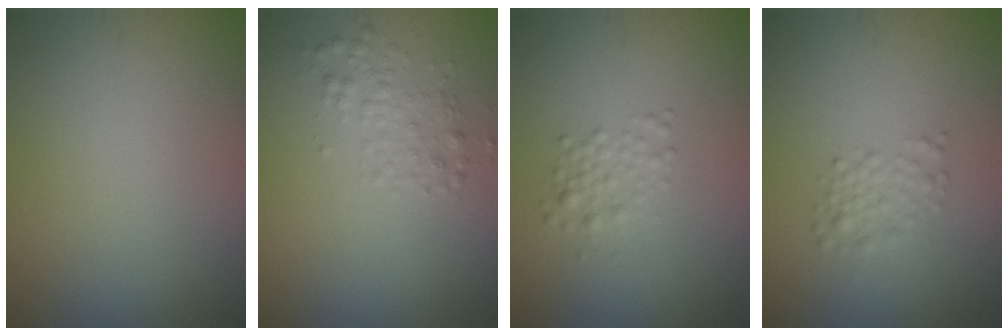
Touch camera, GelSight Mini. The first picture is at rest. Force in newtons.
{"total": 1.9, "press": 1.9, "slide": 0.1}
{"total": 1.7, "press": 1.7, "slide": 0.0}
{"total": 1.9, "press": 1.8, "slide": 0.1}